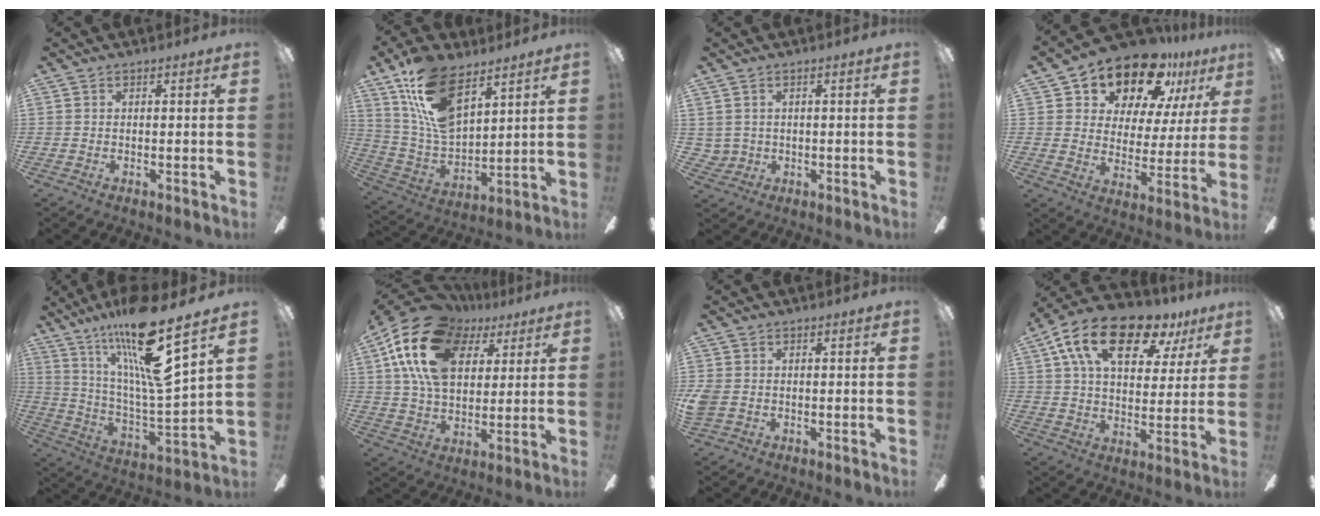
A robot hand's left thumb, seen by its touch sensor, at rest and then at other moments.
{"total": 17.9, "force": [10.5, 9.2, 11.3], "torque": [-0.241, -0.046, 0.195]}
{"total": 2.7, "force": [0.6, 2.6, 0.4], "torque": [-0.015, 0.006, 0.012]}
{"total": 16.6, "force": [12.9, 7.8, 7.1], "torque": [-0.132, -0.085, 0.226]}
{"total": 22.1, "force": [14.9, 3.1, 16.0], "torque": [-0.299, -0.082, 0.235]}
{"total": 22.0, "force": [9.7, 14.0, 13.8], "torque": [-0.274, -0.024, 0.172]}
{"total": 3.4, "force": [-0.4, 2.8, 1.8], "torque": [-0.044, 0.004, -0.009]}
{"total": 19.2, "force": [10.8, 9.4, 12.8], "torque": [-0.215, -0.038, 0.183]}